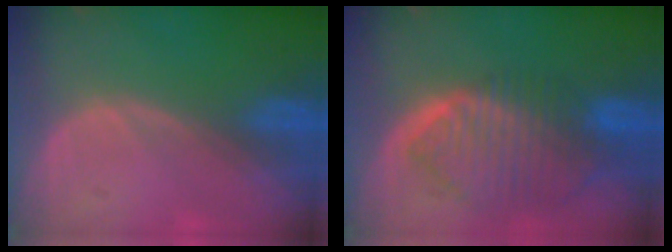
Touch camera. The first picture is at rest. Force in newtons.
{"total": 9.9, "press": 8.4, "slide": 5.2}